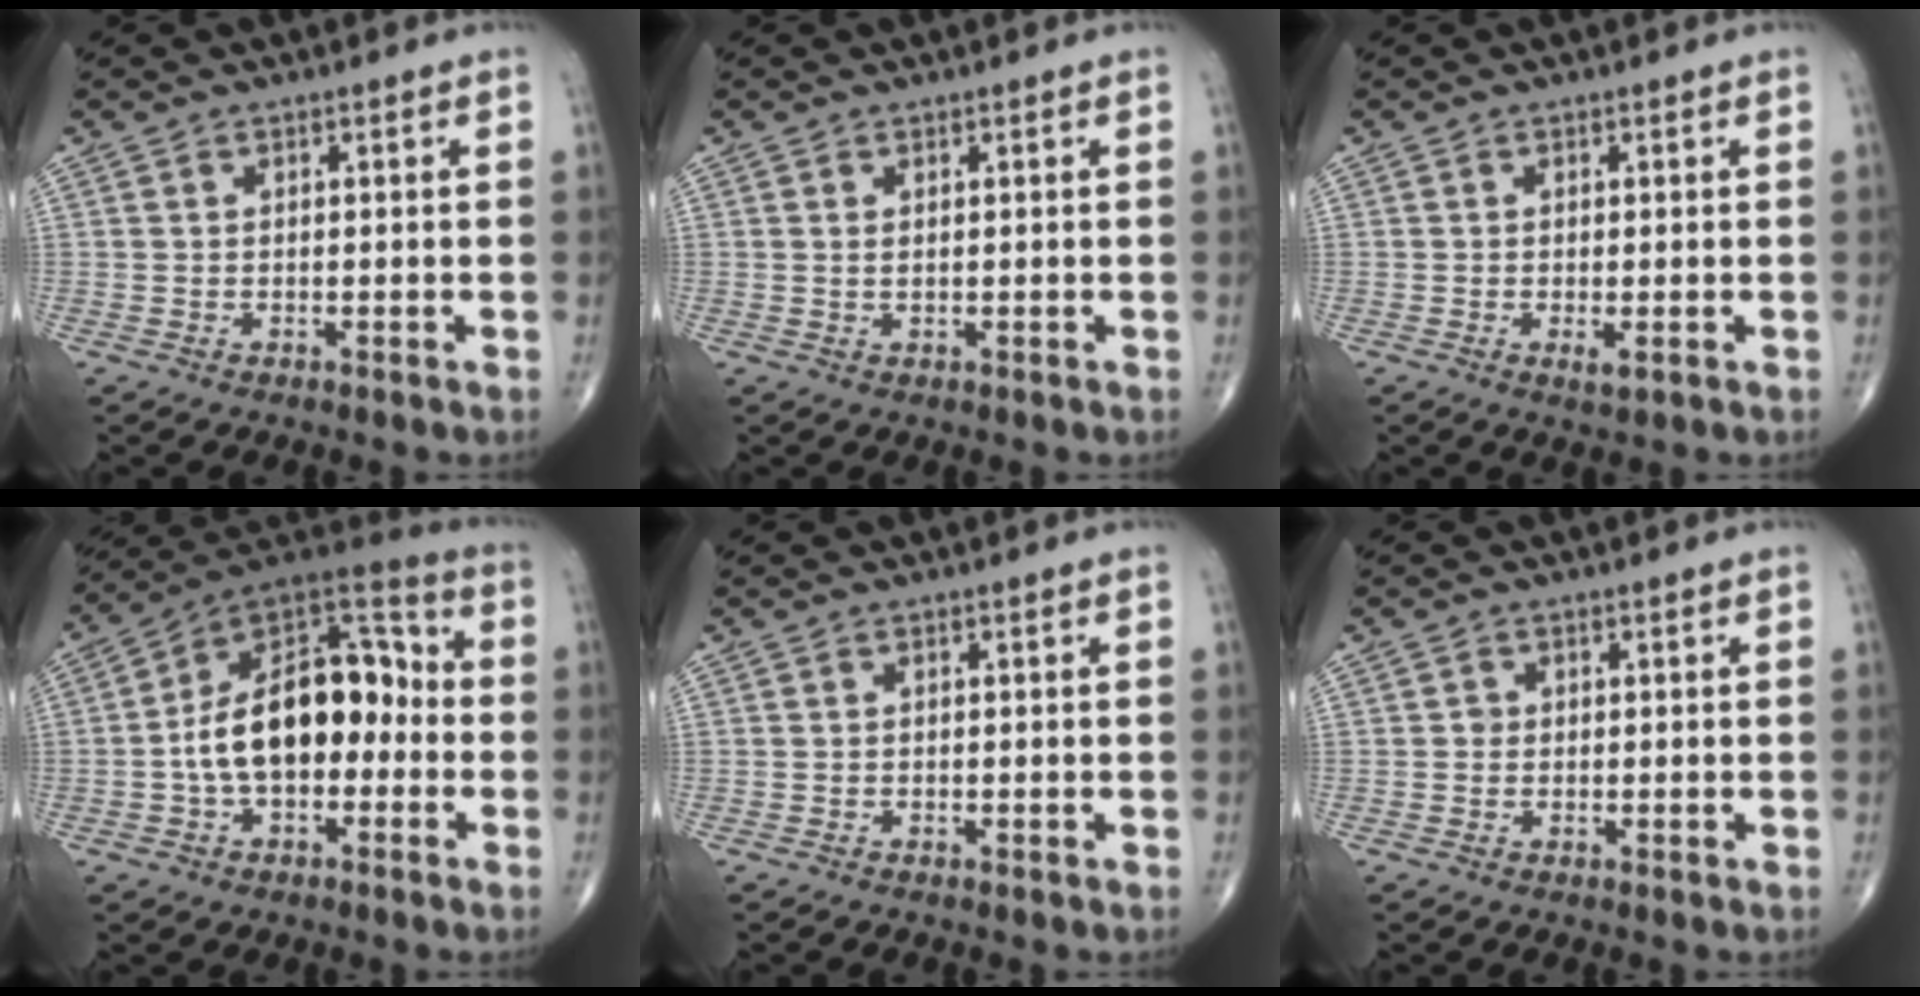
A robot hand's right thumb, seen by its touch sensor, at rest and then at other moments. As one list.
[{"total": 0.7, "force": [0.2, 0.3, 0.6], "torque": [-0.013, 0.000, 0.007]}, {"total": 1.8, "force": [-0.5, 0.6, 1.6], "torque": [-0.034, -0.007, -0.008]}, {"total": 19.0, "force": [-1.9, 11.1, 15.2], "torque": [-0.223, 0.050, -0.043]}, {"total": 0.0}, {"total": 0.8, "force": [0.0, 0.7, 0.2], "torque": [0.002, 0.003, -0.002]}]